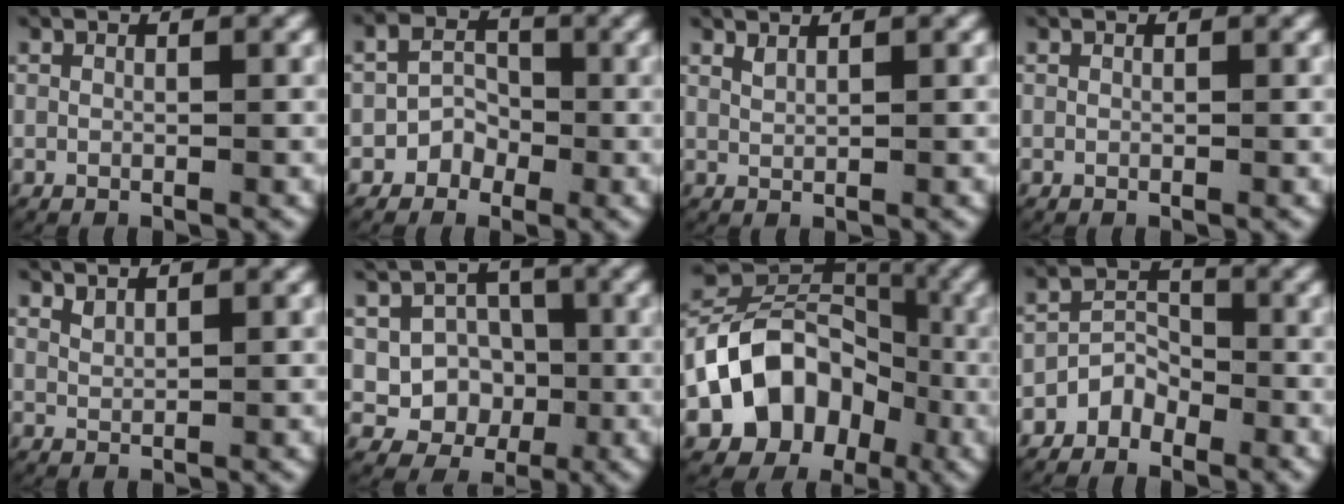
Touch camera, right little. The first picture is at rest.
{"total": 3.5, "force": [-1.3, 3.2, 0.7], "torque": [-0.019, -0.002, -0.028]}
{"total": 1.1, "force": [1.0, 0.2, 0.5], "torque": [-0.014, 0.001, 0.022]}
{"total": 0.0}
{"total": 1.6, "force": [1.4, 0.3, 0.6], "torque": [-0.014, 0.000, 0.030]}
{"total": 8.2, "force": [-2.1, 7.7, 1.8], "torque": [-0.056, -0.036, -0.038]}
{"total": 13.5, "force": [-4.0, 10.7, 7.2], "torque": [-0.135, -0.034, -0.053]}
{"total": 3.7, "force": [-2.3, 2.7, 1.0], "torque": [-0.023, -0.004, -0.048]}